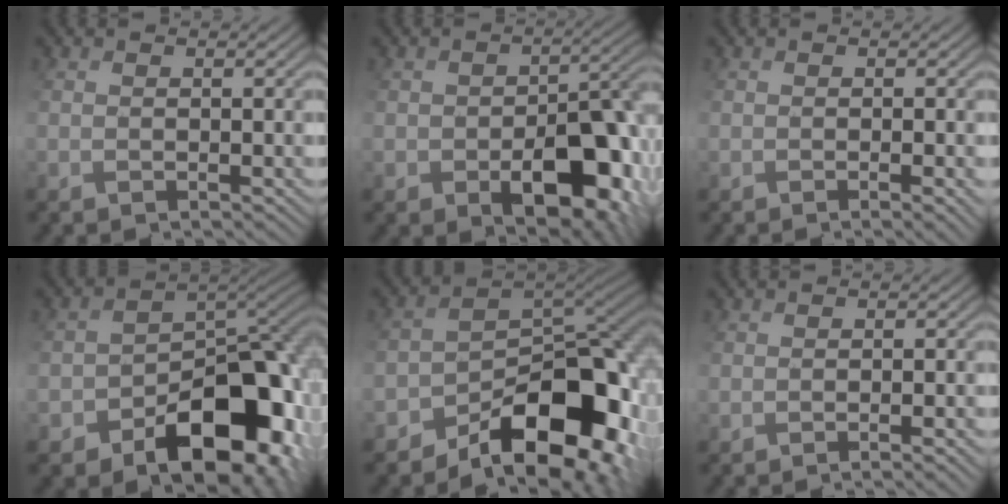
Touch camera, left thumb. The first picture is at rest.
{"total": 11.6, "force": [-4.3, 7.6, 7.7], "torque": [-0.091, -0.017, -0.050]}
{"total": 2.9, "force": [-1.0, 1.0, 2.6], "torque": [-0.034, -0.006, 0.005]}
{"total": 15.3, "force": [-7.0, 9.7, 9.5], "torque": [-0.112, -0.025, -0.096]}
{"total": 13.4, "force": [-7.8, 6.3, 9.0], "torque": [-0.126, -0.005, -0.125]}
{"total": 2.9, "force": [-1.8, 0.6, 2.2], "torque": [-0.020, 0.004, -0.006]}